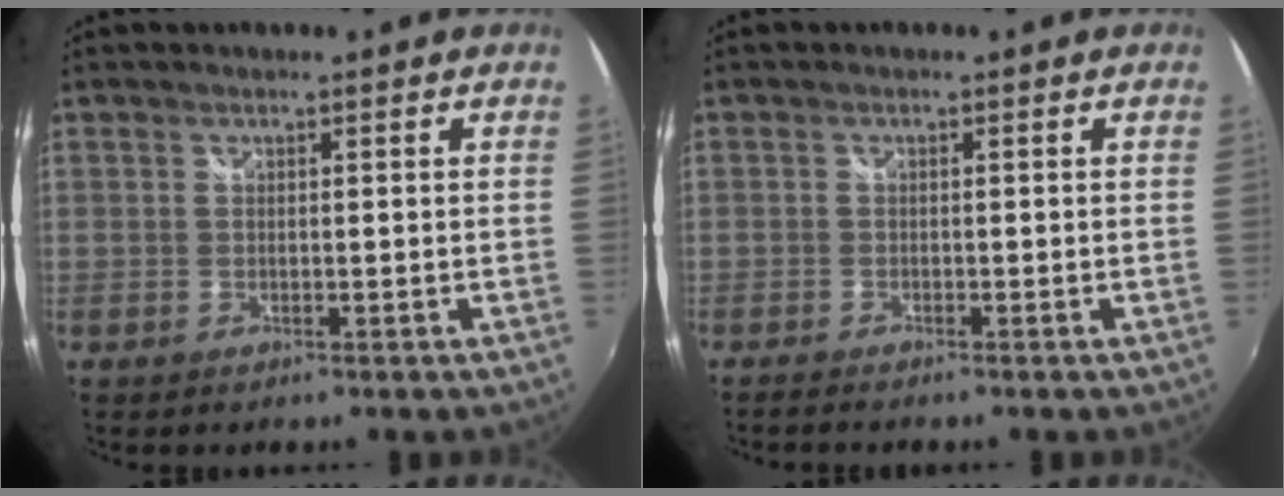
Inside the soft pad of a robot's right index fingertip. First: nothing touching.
{"total": 1.8, "force": [-1.7, 0.2, 0.5], "torque": [-0.013, -0.013, -0.030]}